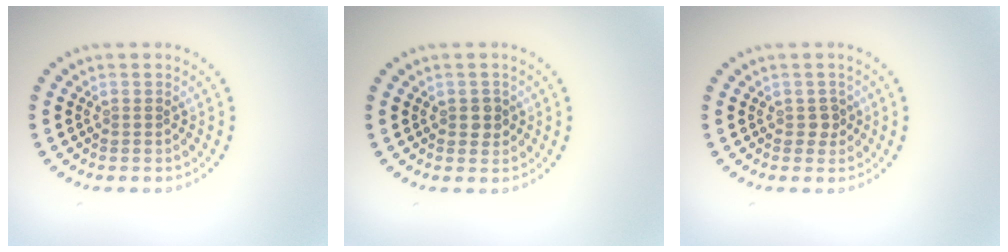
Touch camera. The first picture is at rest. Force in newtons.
{"total": 1.3, "press": 1.3, "slide": 0.3}
{"total": 1.2, "press": 1.0, "slide": 0.6}